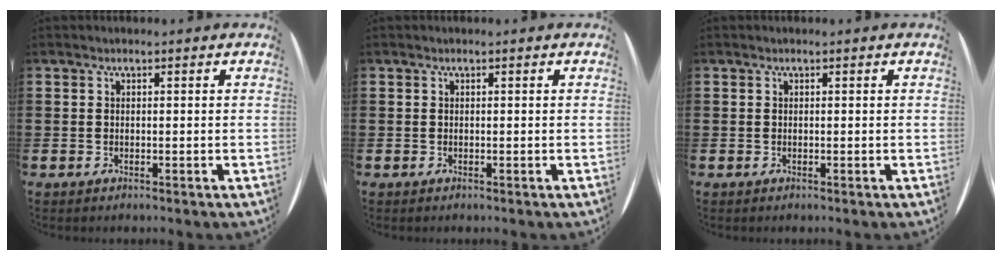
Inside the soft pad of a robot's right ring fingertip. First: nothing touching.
{"total": 0.0}
{"total": 0.0}